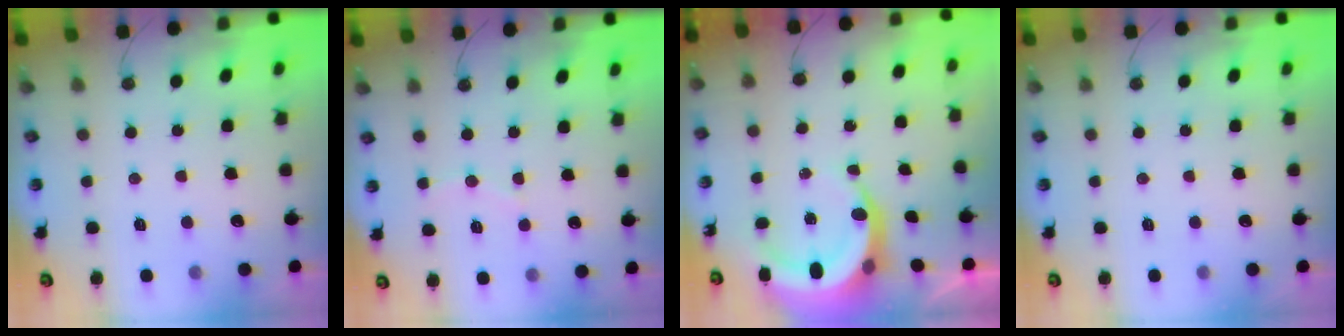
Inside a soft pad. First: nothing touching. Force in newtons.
{"total": 6.8, "press": 6.8, "slide": 0.5}
{"total": 8.4, "press": 8.3, "slide": 1.3}
{"total": 0.0}